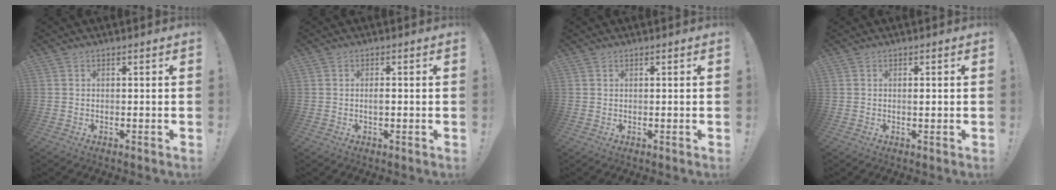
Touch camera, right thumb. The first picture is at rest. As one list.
[{"total": 1.6, "force": [-0.4, 0.6, 1.4], "torque": [-0.023, 0.002, -0.009]}, {"total": 0.6, "force": [0.5, 0.4, -0.1], "torque": [0.008, -0.003, 0.008]}, {"total": 0.6, "force": [0.0, 0.2, 0.6], "torque": [0.004, -0.005, -0.005]}]